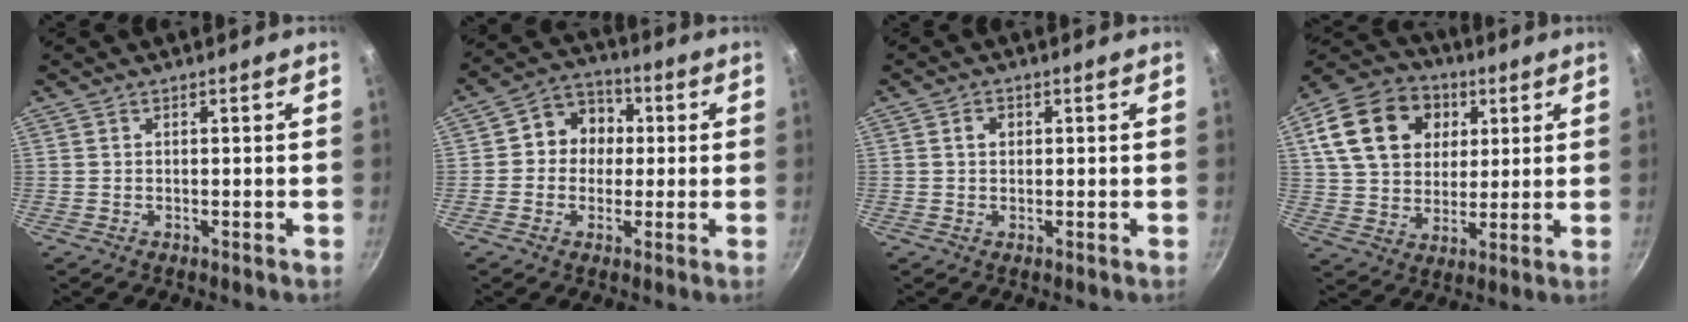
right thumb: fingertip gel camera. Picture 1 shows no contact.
{"total": 8.6, "force": [0.6, 7.8, 3.7], "torque": [-0.013, 0.019, -0.009]}
{"total": 1.9, "force": [0.5, 1.5, 1.1], "torque": [-0.011, 0.004, 0.006]}
{"total": 19.4, "force": [6.2, 14.8, 11.0], "torque": [-0.179, 0.008, 0.101]}